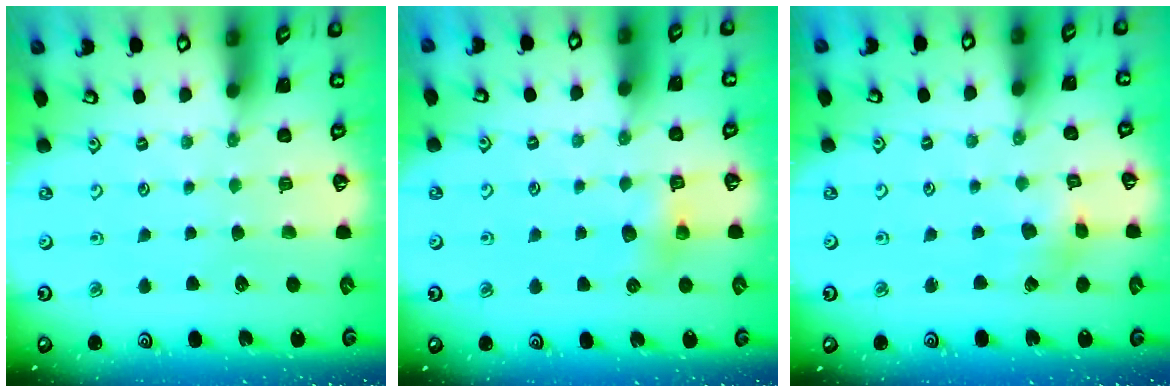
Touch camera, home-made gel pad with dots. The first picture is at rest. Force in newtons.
{"total": 6.0, "press": 6.0, "slide": 0.4}
{"total": 3.0, "press": 2.9, "slide": 0.5}